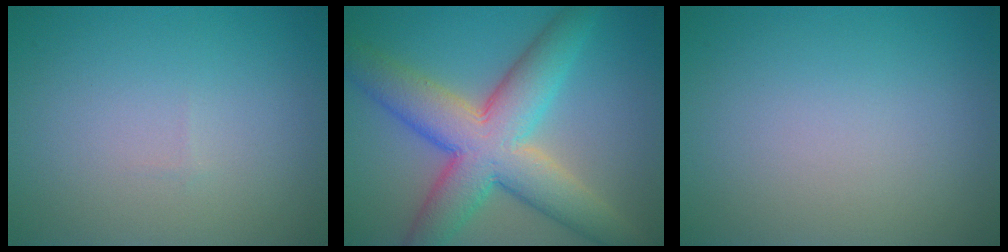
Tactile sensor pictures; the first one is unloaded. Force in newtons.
{"total": 10.1, "press": 10.1, "slide": 0.5}
{"total": 0.0}